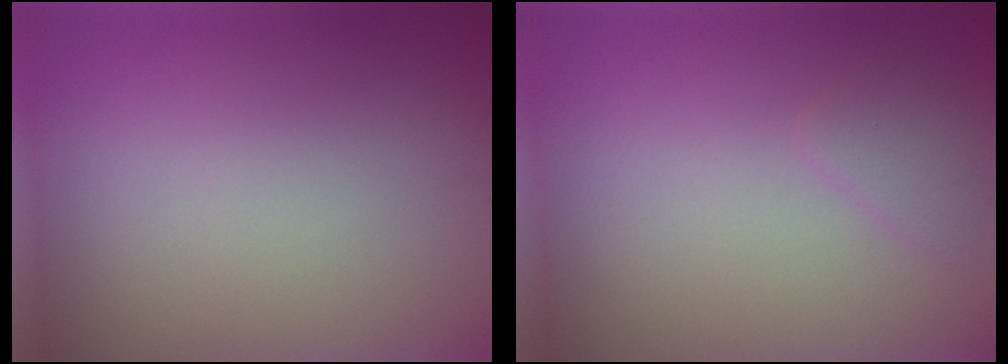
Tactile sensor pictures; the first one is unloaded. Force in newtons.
{"total": 1.3, "press": 1.2, "slide": 0.2}